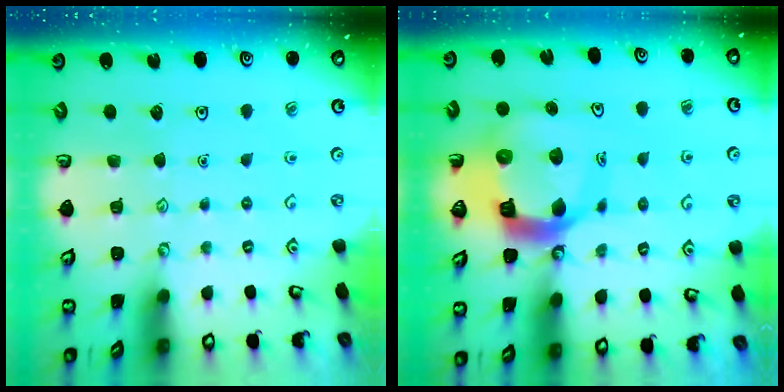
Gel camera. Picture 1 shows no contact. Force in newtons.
{"total": 12.9, "press": 12.8, "slide": 1.6}